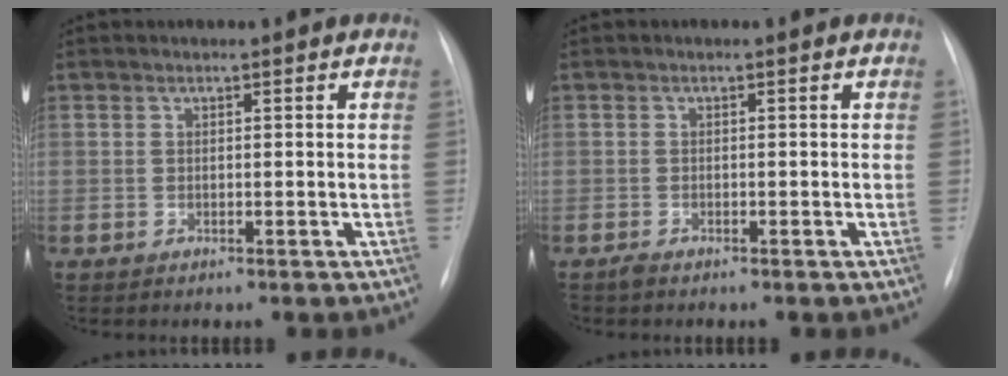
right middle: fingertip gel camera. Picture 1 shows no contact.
{"total": 0.7, "force": [-0.7, 0.2, 0.3], "torque": [-0.009, -0.001, -0.012]}